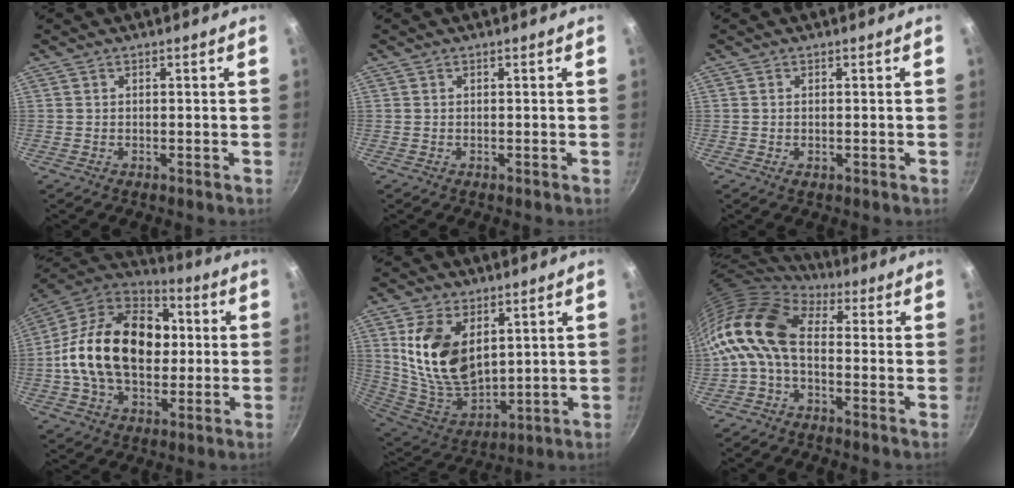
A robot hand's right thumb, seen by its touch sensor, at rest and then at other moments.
{"total": 0.0}
{"total": 0.6, "force": [-0.1, 0.3, 0.5], "torque": [-0.008, -0.001, -0.002]}
{"total": 24.6, "force": [0.9, 16.7, 18.0], "torque": [-0.281, 0.032, 0.003]}
{"total": 16.7, "force": [4.9, 10.2, 12.2], "torque": [-0.211, -0.042, 0.110]}
{"total": 11.1, "force": [-1.0, 6.8, 8.7], "torque": [-0.157, 0.026, -0.038]}